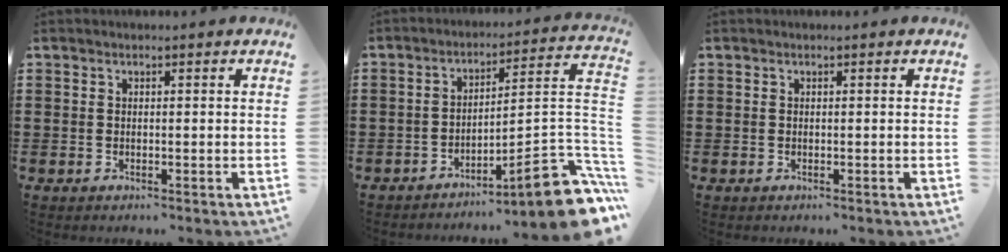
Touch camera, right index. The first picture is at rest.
{"total": 10.2, "force": [-6.4, 1.9, 7.7], "torque": [-0.102, -0.001, -0.121]}
{"total": 0.0}